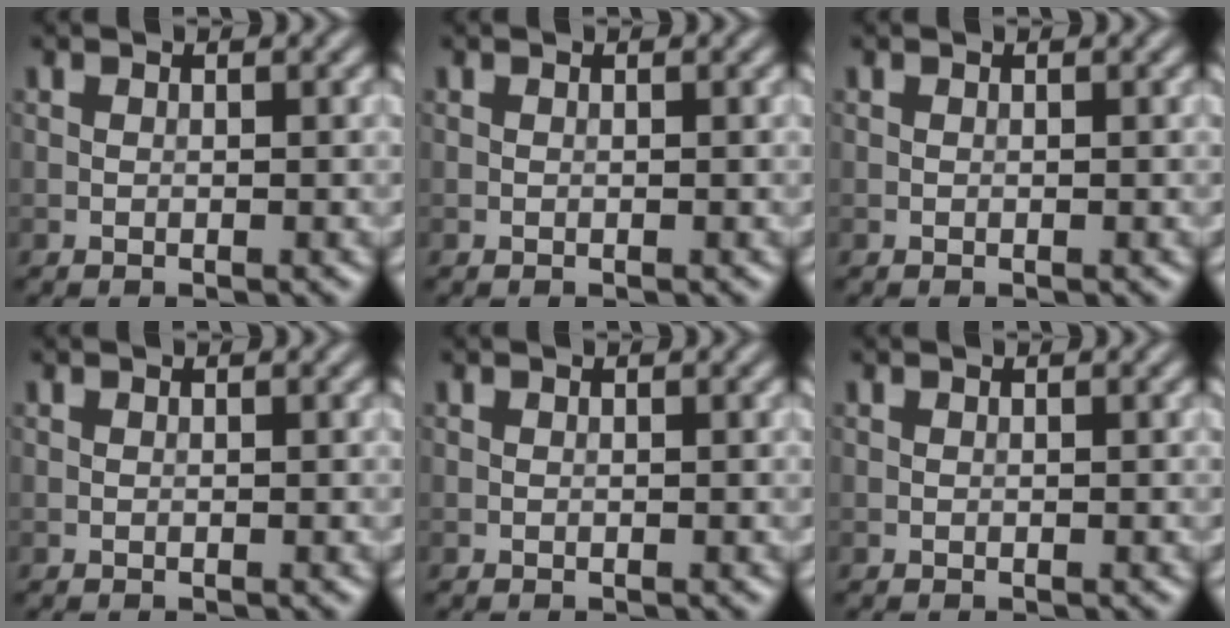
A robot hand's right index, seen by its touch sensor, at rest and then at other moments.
{"total": 0.0}
{"total": 0.0}
{"total": 0.0}
{"total": 0.0}
{"total": 0.0}